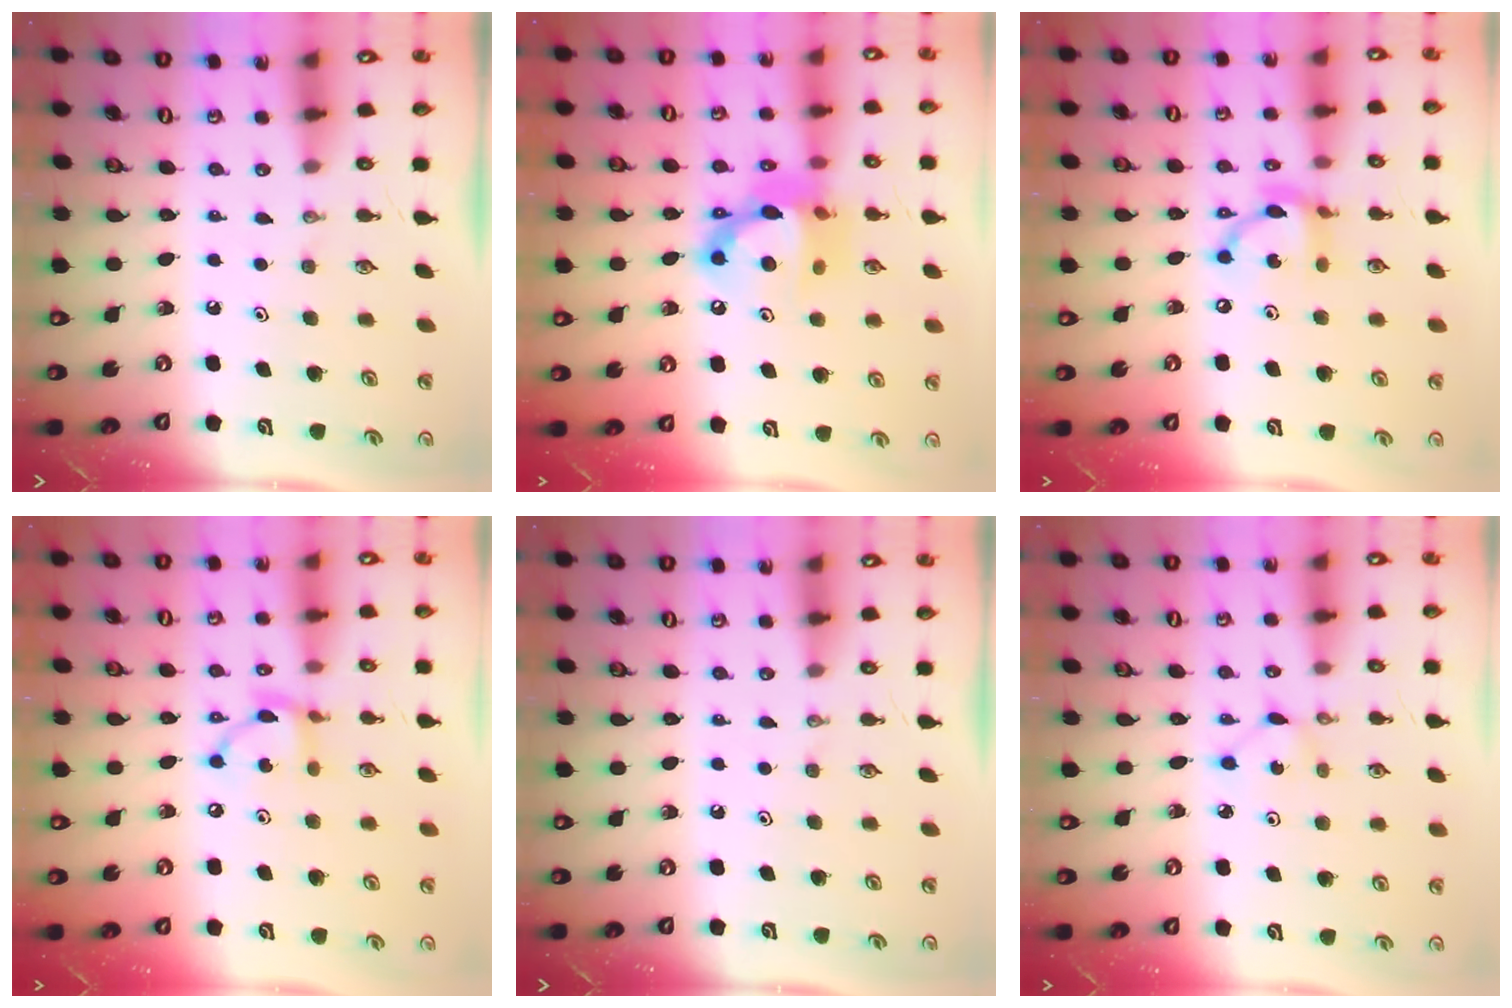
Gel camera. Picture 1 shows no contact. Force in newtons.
{"total": 15.0, "press": 15.0, "slide": 0.8}
{"total": 11.5, "press": 11.5, "slide": 0.7}
{"total": 10.0, "press": 10.0, "slide": 0.5}
{"total": 0.0}
{"total": 1.8, "press": 1.7, "slide": 0.3}